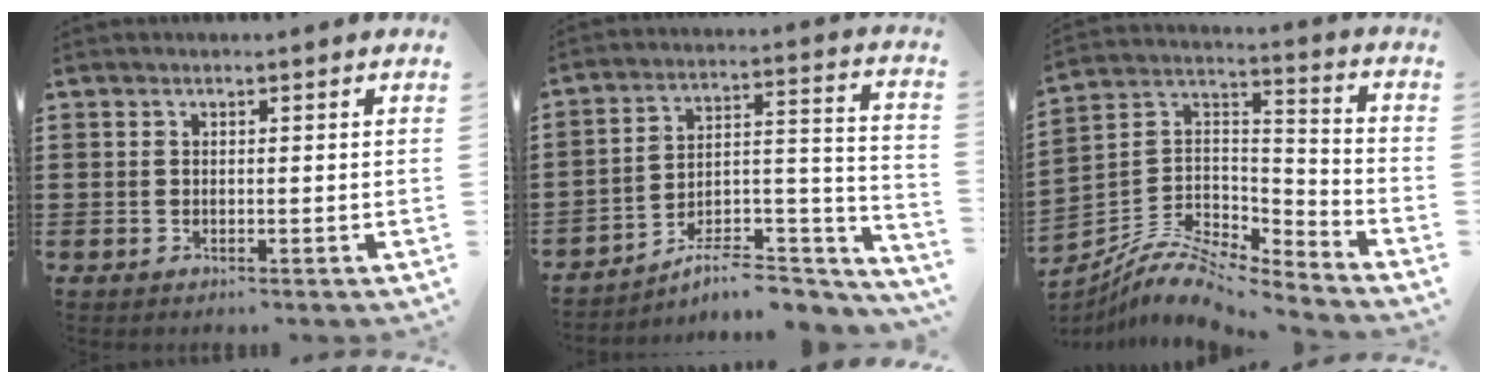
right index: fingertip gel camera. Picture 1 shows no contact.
{"total": 6.9, "force": [-5.6, 2.0, 3.4], "torque": [-0.048, -0.001, -0.105]}
{"total": 9.3, "force": [-7.8, 3.1, 4.0], "torque": [-0.083, 0.014, -0.153]}